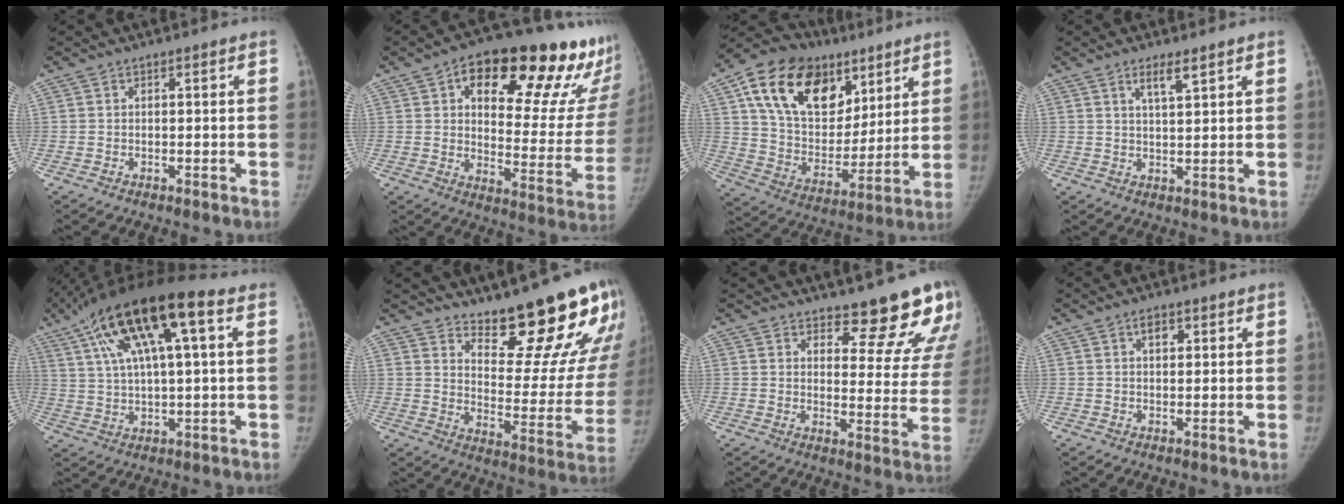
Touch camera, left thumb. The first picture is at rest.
{"total": 28.2, "force": [15.4, 11.6, 20.6], "torque": [-0.229, -0.036, 0.212]}
{"total": 24.8, "force": [12.0, 16.2, 14.4], "torque": [-0.216, -0.015, 0.207]}
{"total": 3.5, "force": [2.3, 0.8, 2.5], "torque": [-0.042, -0.016, 0.044]}
{"total": 18.6, "force": [7.4, 5.1, 16.3], "torque": [-0.297, 0.016, 0.129]}
{"total": 21.6, "force": [16.6, 6.7, 12.1], "torque": [-0.115, -0.134, 0.224]}
{"total": 14.5, "force": [12.3, 4.8, 6.0], "torque": [-0.015, -0.099, 0.140]}
{"total": 2.3, "force": [1.1, 1.4, 1.4], "torque": [-0.013, -0.003, 0.015]}